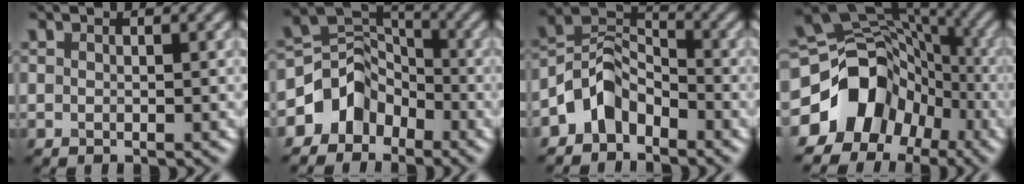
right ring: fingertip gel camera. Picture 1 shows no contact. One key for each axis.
{"total": 5.3, "fx": -2.9, "fy": 4.1, "fz": 1.6, "tx": -0.013, "ty": 0.007, "tz": -0.064}
{"total": 4.3, "fx": -2.9, "fy": 2.7, "fz": 1.8, "tx": -0.026, "ty": 0.011, "tz": -0.065}
{"total": 10.7, "fx": -4.3, "fy": 8.6, "fz": 4.7, "tx": -0.083, "ty": 0.002, "tz": -0.081}